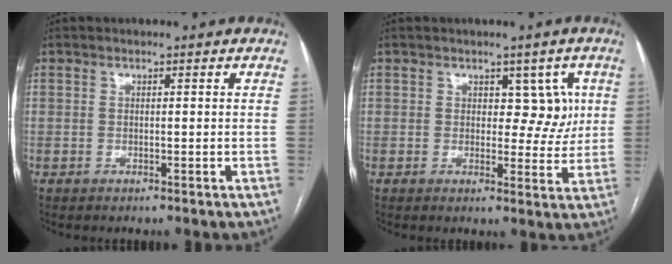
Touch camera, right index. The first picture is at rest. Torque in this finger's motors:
{"motor_torque": [-0.02, 0.09, -0.01, 0.00]}